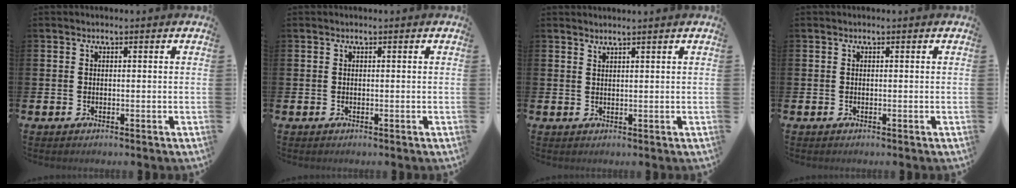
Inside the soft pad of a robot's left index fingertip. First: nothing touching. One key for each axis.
{"total": 0.0}
{"total": 1.3, "fx": 1.3, "fy": -0.3, "fz": 0.0, "tx": -0.003, "ty": -0.002, "tz": 0.026}
{"total": 0.0}